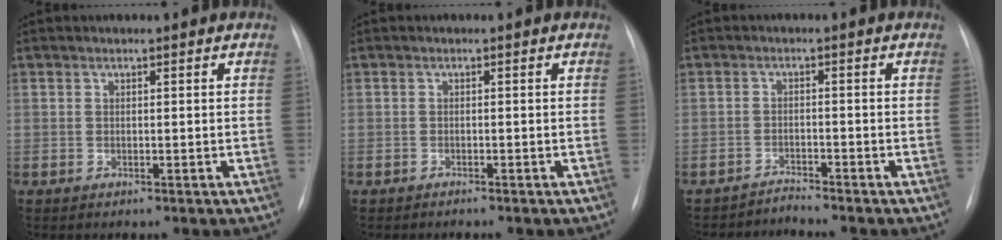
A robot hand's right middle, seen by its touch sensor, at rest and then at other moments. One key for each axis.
{"total": 0.6, "fx": -0.6, "fy": 0.0, "fz": 0.1, "tx": -0.006, "ty": -0.002, "tz": -0.012}
{"total": 2.3, "fx": -2.0, "fy": -0.6, "fz": -0.9, "tx": 0.023, "ty": -0.013, "tz": -0.032}